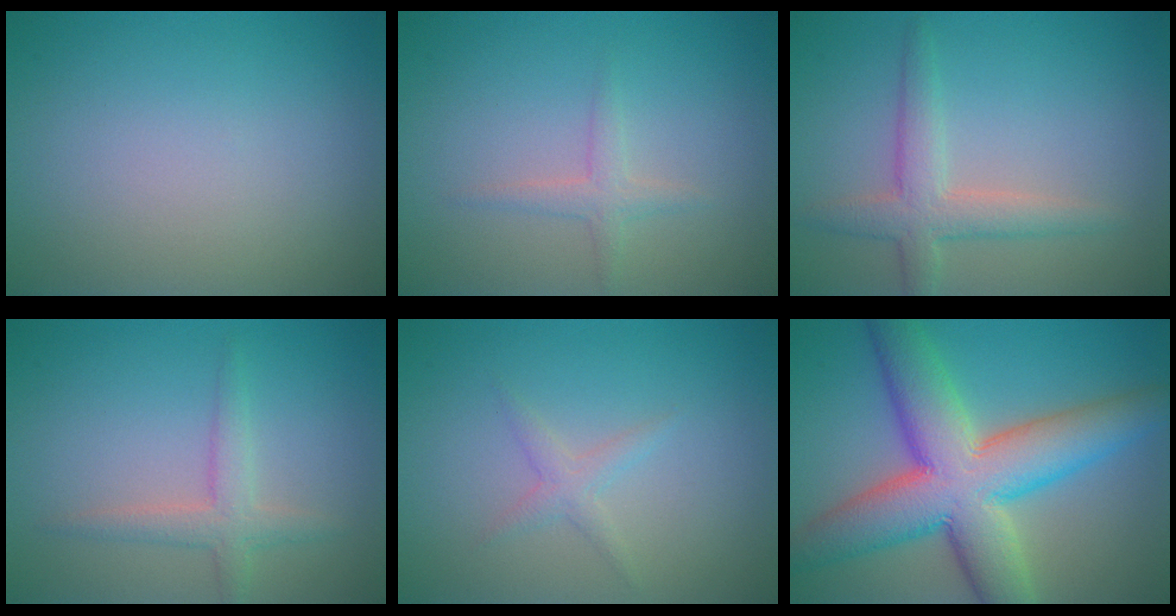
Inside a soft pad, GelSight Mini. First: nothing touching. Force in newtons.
{"total": 1.5, "press": 1.5, "slide": 0.1}
{"total": 3.4, "press": 3.4, "slide": 0.2}
{"total": 2.4, "press": 2.4, "slide": 0.1}
{"total": 1.3, "press": 1.3, "slide": 0.1}
{"total": 11.4, "press": 11.4, "slide": 0.4}